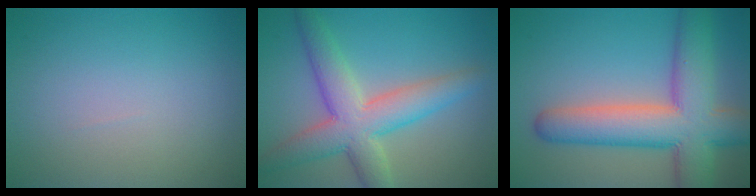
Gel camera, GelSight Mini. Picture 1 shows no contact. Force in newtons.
{"total": 7.0, "press": 7.0, "slide": 0.2}
{"total": 10.5, "press": 10.5, "slide": 0.3}